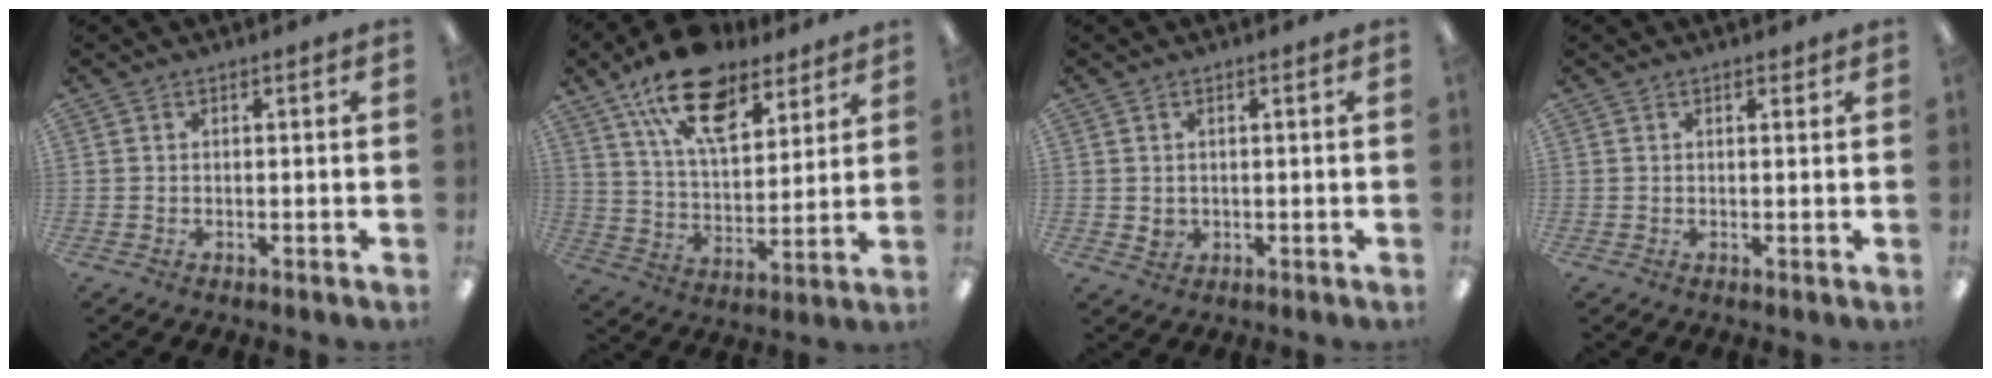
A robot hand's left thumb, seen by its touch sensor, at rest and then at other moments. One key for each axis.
{"total": 18.3, "fx": 12.5, "fy": 8.6, "fz": 10.3, "tx": -0.177, "ty": -0.057, "tz": 0.220}
{"total": 1.9, "fx": 0.4, "fy": 1.7, "fz": 0.6, "tx": -0.006, "ty": -0.001, "tz": 0.006}
{"total": 0.9, "fx": 0.7, "fy": 0.5, "fz": 0.5, "tx": -0.004, "ty": -0.003, "tz": 0.011}